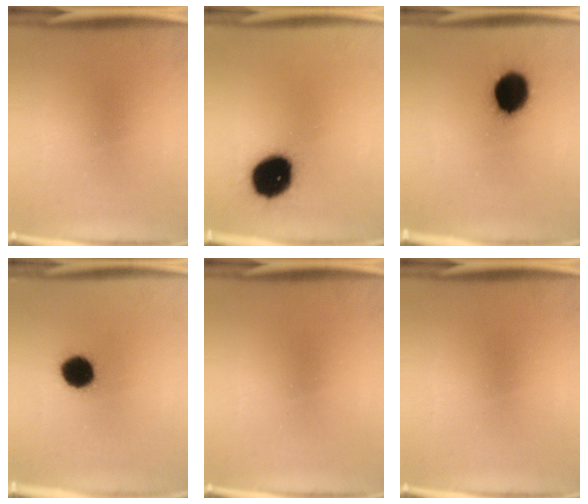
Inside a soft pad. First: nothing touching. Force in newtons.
{"total": 16.4}
{"total": 14.3}
{"total": 10.5}
{"total": 0.0}
{"total": 0.0}